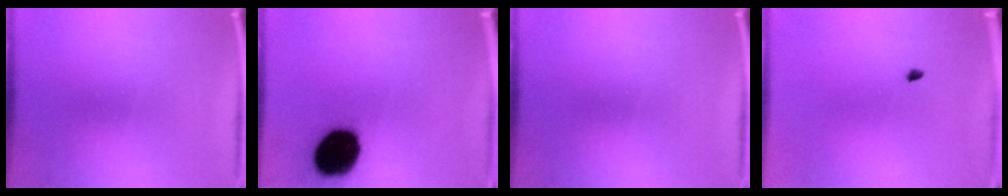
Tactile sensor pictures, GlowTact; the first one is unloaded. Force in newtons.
{"total": 17.3}
{"total": 0.0}
{"total": 0.6}